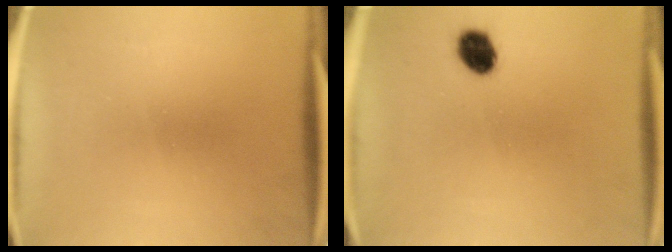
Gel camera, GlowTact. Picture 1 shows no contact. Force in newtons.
{"total": 5.6}